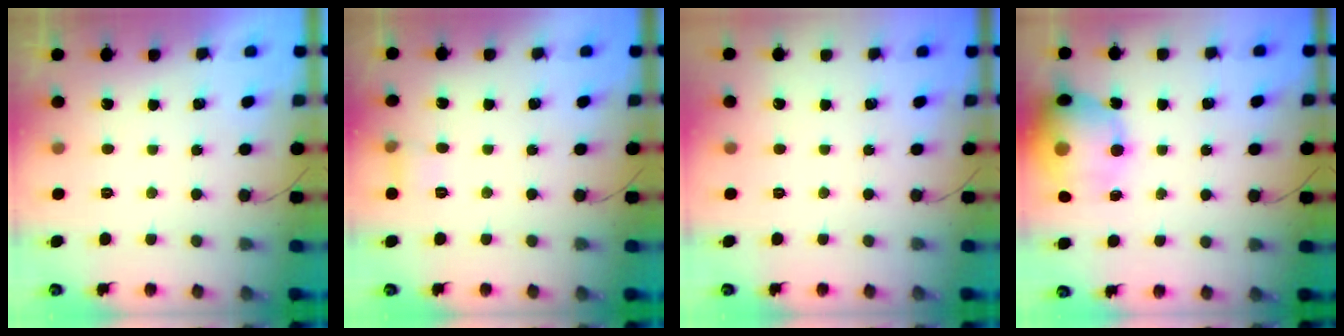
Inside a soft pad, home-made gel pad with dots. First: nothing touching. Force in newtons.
{"total": 5.1, "press": 4.8, "slide": 1.7}
{"total": 0.0}
{"total": 15.8, "press": 15.7, "slide": 2.3}